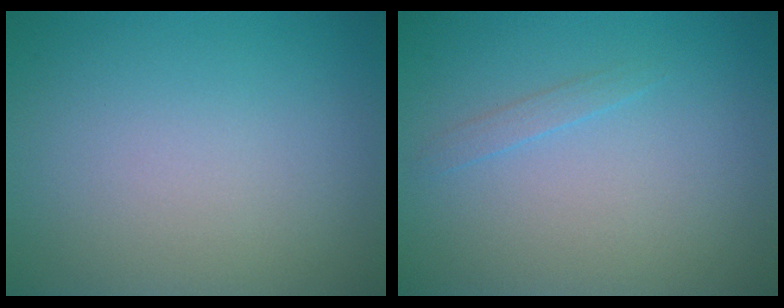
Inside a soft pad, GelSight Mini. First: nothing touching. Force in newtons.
{"total": 0.8, "press": 0.8, "slide": 0.1}